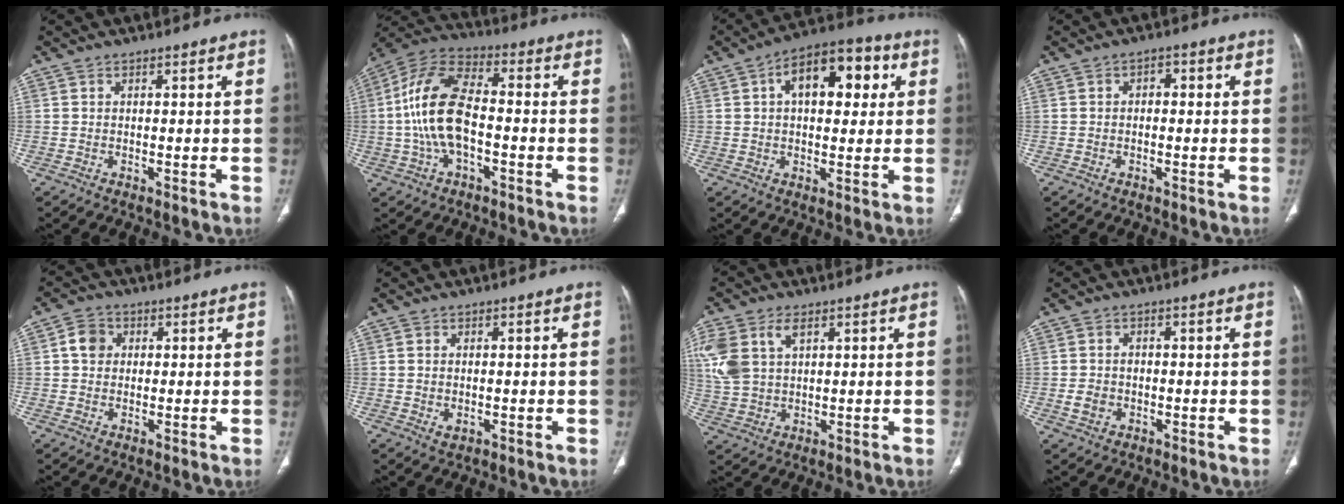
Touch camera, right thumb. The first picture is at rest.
{"total": 14.5, "force": [-1.6, 7.6, 12.3], "torque": [-0.249, 0.038, -0.036]}
{"total": 14.0, "force": [4.1, 7.6, 11.0], "torque": [-0.133, 0.020, 0.057]}
{"total": 1.7, "force": [0.2, 1.1, 1.3], "torque": [-0.011, 0.006, -0.002]}
{"total": 4.1, "force": [0.8, 3.5, 2.0], "torque": [-0.022, 0.006, 0.009]}
{"total": 1.8, "force": [-0.3, 1.1, 1.4], "torque": [-0.032, 0.000, -0.002]}
{"total": 11.2, "force": [4.4, 6.8, 7.8], "torque": [-0.185, 0.004, 0.096]}
{"total": 2.9, "force": [-0.5, 2.4, 1.6], "torque": [-0.024, 0.005, -0.004]}